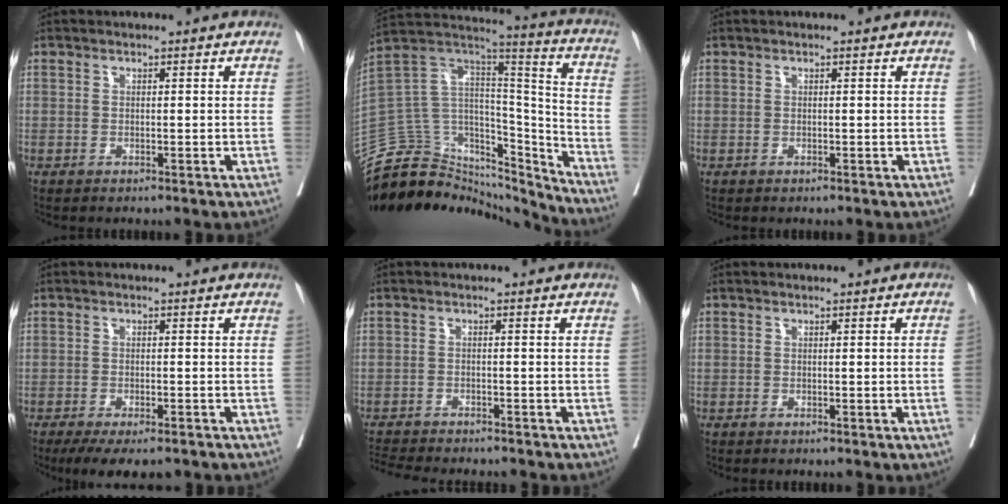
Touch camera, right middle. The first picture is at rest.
{"total": 27.9, "force": [-25.3, 9.1, 7.5], "torque": [-0.159, 0.052, -0.394]}
{"total": 0.0}
{"total": 9.2, "force": [-7.1, 2.3, 5.3], "torque": [-0.069, -0.012, -0.102]}
{"total": 9.2, "force": [-8.5, 0.9, 3.4], "torque": [-0.051, -0.006, -0.125]}
{"total": 0.6, "force": [-0.1, 0.1, 0.6], "torque": [-0.012, 0.004, 0.000]}